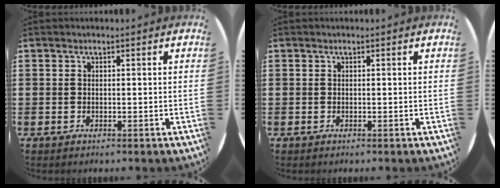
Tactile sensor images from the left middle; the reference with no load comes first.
{"total": 0.0}